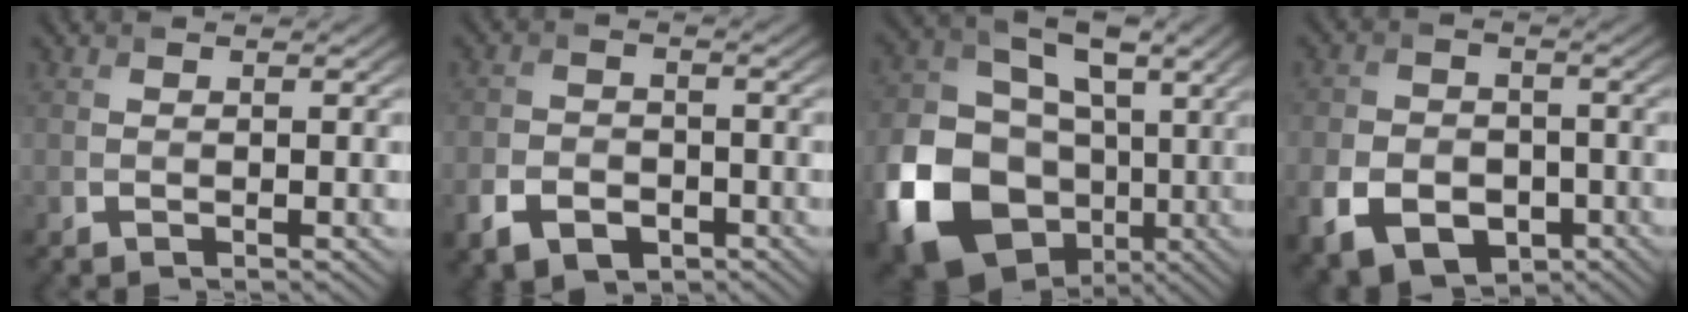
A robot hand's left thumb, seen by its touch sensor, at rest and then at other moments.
{"total": 5.6, "force": [-3.0, 3.7, 2.9], "torque": [-0.063, -0.012, -0.053]}
{"total": 16.9, "force": [-4.4, 12.8, 10.2], "torque": [-0.221, -0.024, -0.070]}
{"total": 9.6, "force": [-4.2, 7.2, 4.9], "torque": [-0.110, -0.035, -0.081]}